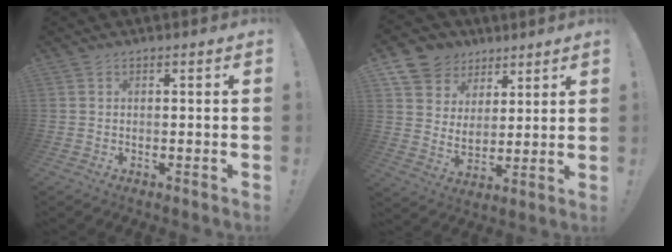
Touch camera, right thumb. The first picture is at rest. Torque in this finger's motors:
{"motor_torque": [0.48, 0.70, 0.03, 0.03, 0.01]}